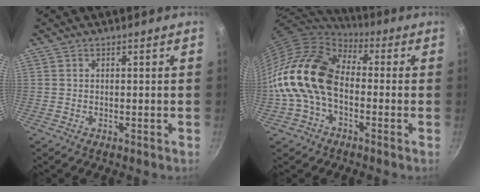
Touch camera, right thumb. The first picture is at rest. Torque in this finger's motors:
{"motor_torque": [2.36, 2.64, 2.10, -0.67, 0.69]}